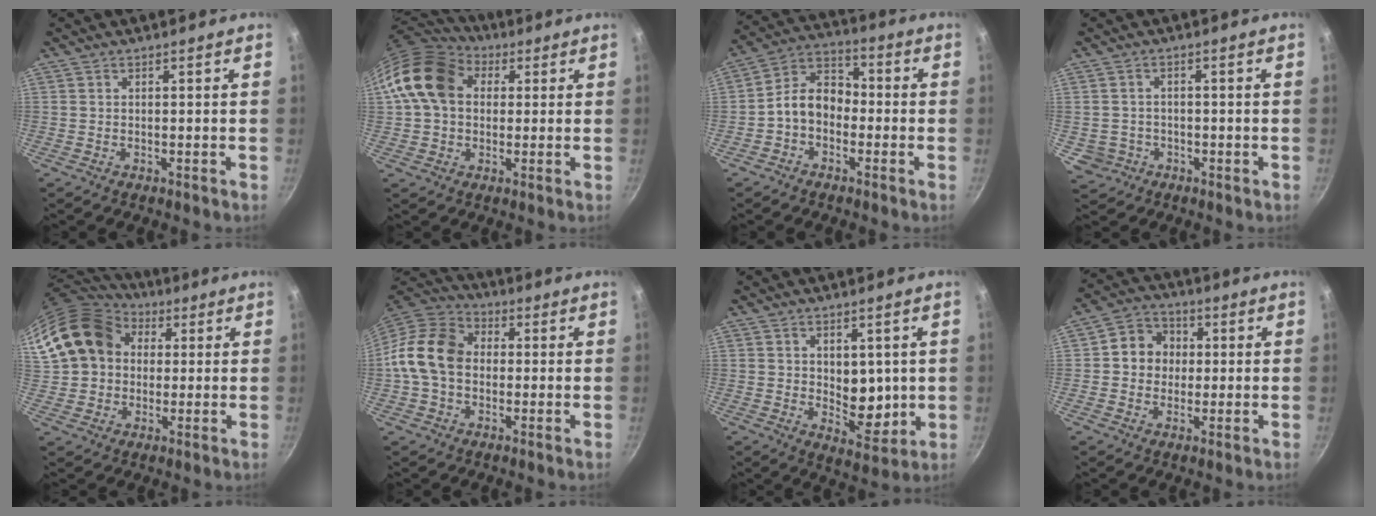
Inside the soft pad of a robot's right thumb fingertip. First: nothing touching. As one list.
[{"total": 14.7, "force": [2.9, 11.3, 9.0], "torque": [-0.143, 0.026, 0.036]}, {"total": 8.9, "force": [-2.1, 6.6, 5.6], "torque": [-0.066, 0.042, -0.057]}, {"total": 4.0, "force": [-1.0, 3.7, 1.0], "torque": [-0.003, 0.015, -0.005]}, {"total": 18.0, "force": [4.8, 14.3, 9.8], "torque": [-0.164, 0.033, 0.082]}, {"total": 11.8, "force": [-0.4, 9.0, 7.6], "torque": [-0.119, 0.026, -0.029]}, {"total": 8.6, "force": [0.9, 5.7, 6.4], "torque": [-0.058, -0.033, 0.020]}, {"total": 7.9, "force": [0.7, 7.1, 3.2], "torque": [-0.015, 0.013, -0.005]}]